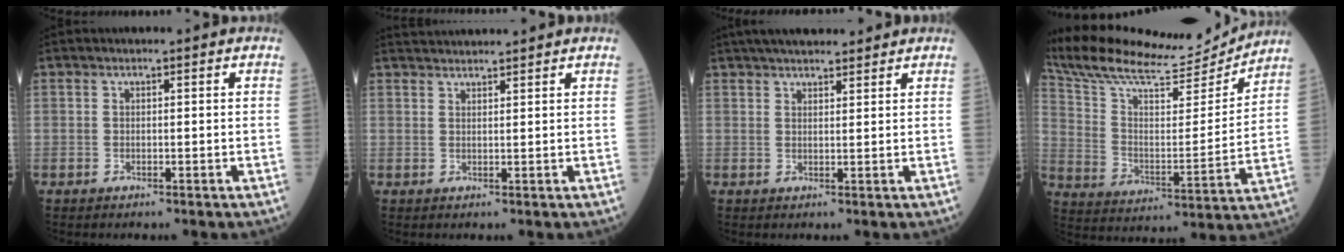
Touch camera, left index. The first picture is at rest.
{"total": 4.9, "force": [4.7, -0.3, 1.2], "torque": [-0.020, 0.033, 0.076]}
{"total": 9.1, "force": [7.9, 1.8, 4.1], "torque": [-0.058, 0.029, 0.117]}
{"total": 19.9, "force": [19.0, 2.0, 5.4], "torque": [-0.114, -0.019, 0.301]}